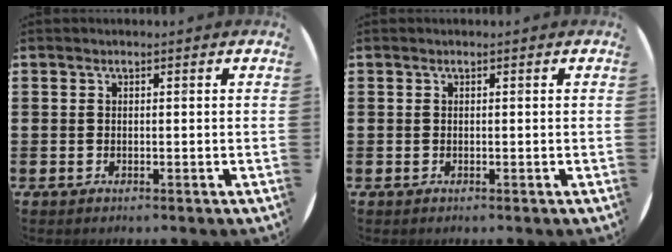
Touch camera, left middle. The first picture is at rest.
{"total": 0.0}